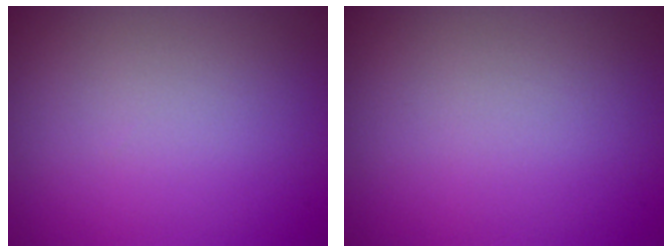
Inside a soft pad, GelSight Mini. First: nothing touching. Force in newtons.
{"total": 0.0}